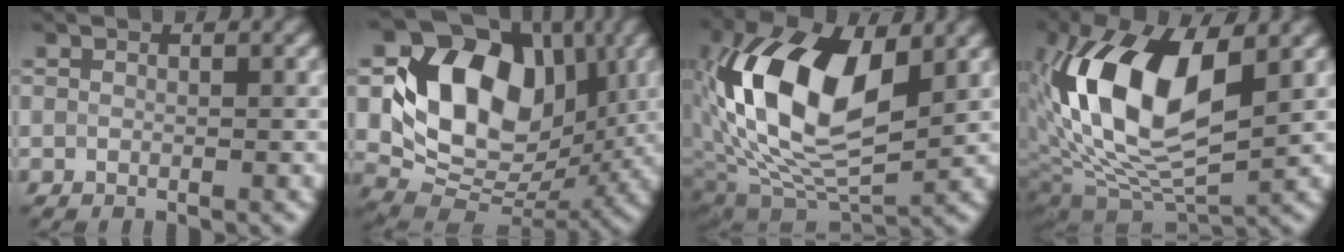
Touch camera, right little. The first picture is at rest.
{"total": 11.6, "force": [2.2, 8.4, 7.7], "torque": [-0.129, -0.002, 0.037]}
{"total": 14.0, "force": [2.3, 7.5, 11.6], "torque": [-0.226, 0.011, 0.036]}
{"total": 12.6, "force": [2.2, 6.1, 10.8], "torque": [-0.207, 0.008, 0.032]}